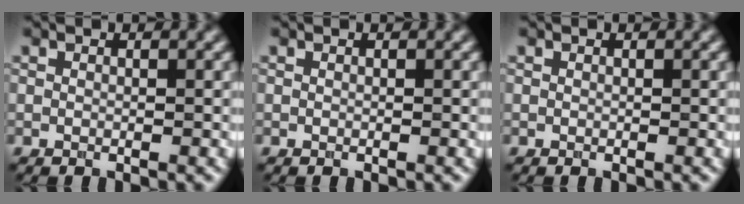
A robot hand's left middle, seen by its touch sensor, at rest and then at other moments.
{"total": 0.0}
{"total": 0.0}